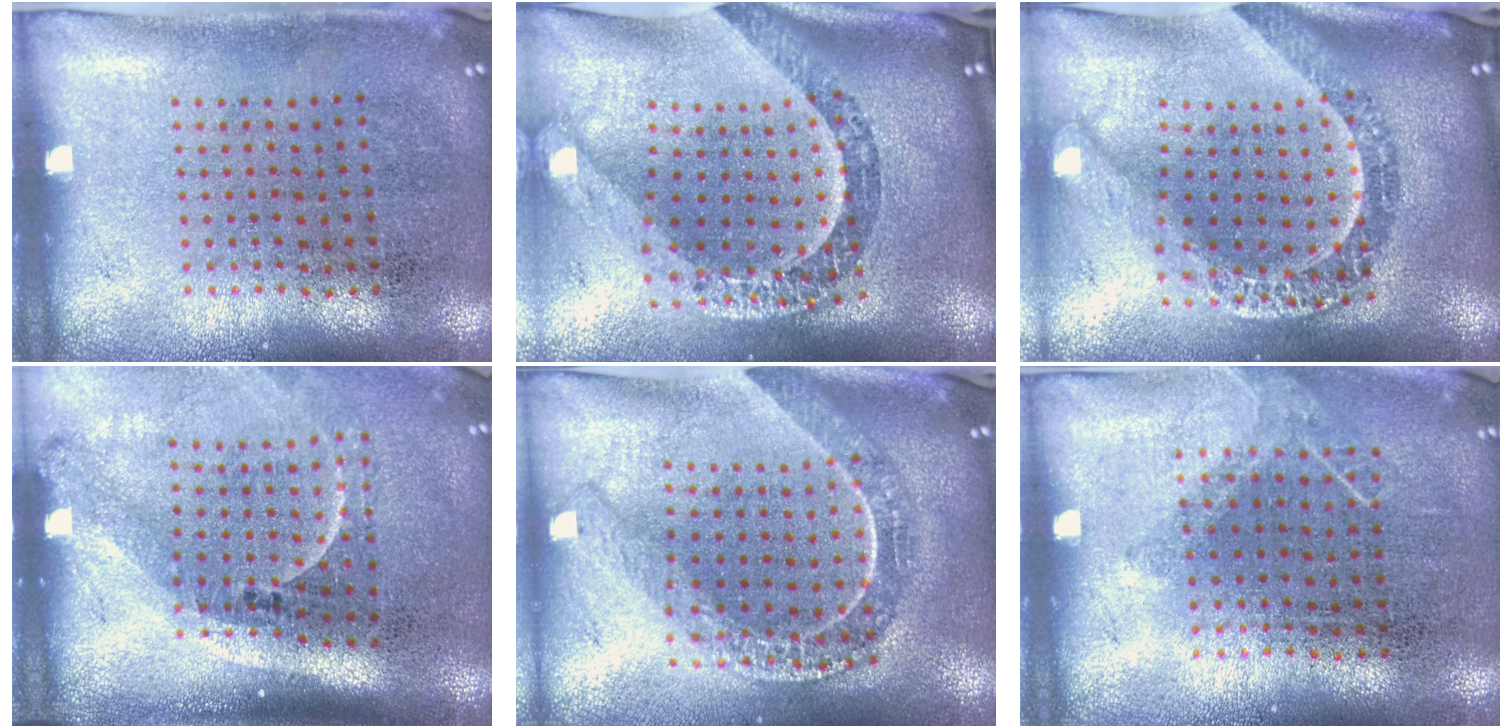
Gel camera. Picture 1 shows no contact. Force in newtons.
{"total": 3.5, "press": 2.4, "slide": 2.5}
{"total": 3.0, "press": 2.3, "slide": 1.9}
{"total": 2.3, "press": 1.5, "slide": 1.7}
{"total": 2.2, "press": 1.8, "slide": 1.2}
{"total": 1.0, "press": 0.9, "slide": 0.2}